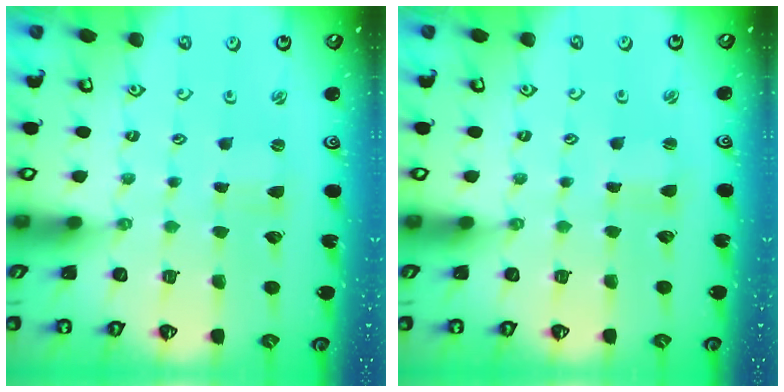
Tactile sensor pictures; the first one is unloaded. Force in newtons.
{"total": 0.6, "press": 0.5, "slide": 0.2}